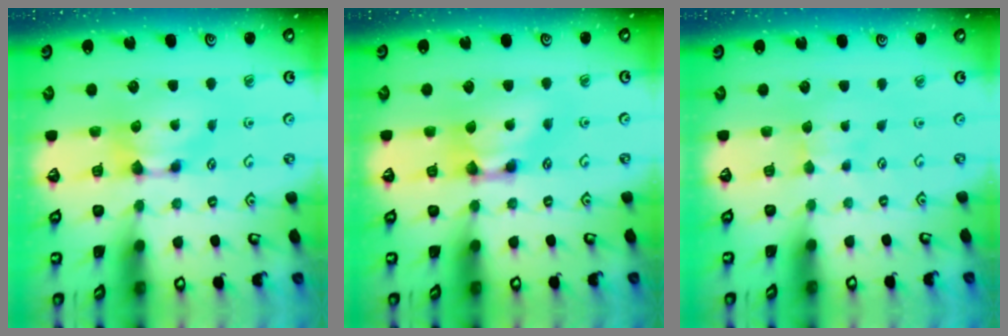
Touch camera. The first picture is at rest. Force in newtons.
{"total": 3.1, "press": 3.1, "slide": 0.3}
{"total": 1.9, "press": 1.9, "slide": 0.4}